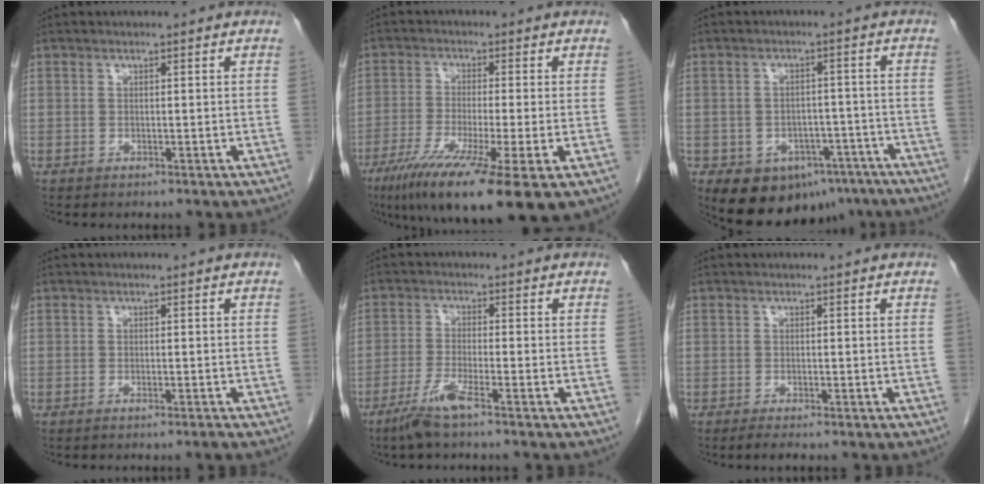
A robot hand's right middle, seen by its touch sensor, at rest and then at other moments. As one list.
[{"total": 15.7, "force": [-8.9, 1.1, 12.9], "torque": [-0.199, -0.043, -0.145]}, {"total": 11.6, "force": [-7.4, 7.4, 5.1], "torque": [-0.068, 0.019, -0.097]}, {"total": 0.9, "force": [-0.7, -0.2, 0.5], "torque": [-0.009, 0.001, -0.013]}, {"total": 4.7, "force": [-3.2, -0.2, 3.4], "torque": [-0.074, -0.010, -0.070]}, {"total": 1.3, "force": [-1.0, 0.0, 0.8], "torque": [-0.023, -0.007, -0.019]}]